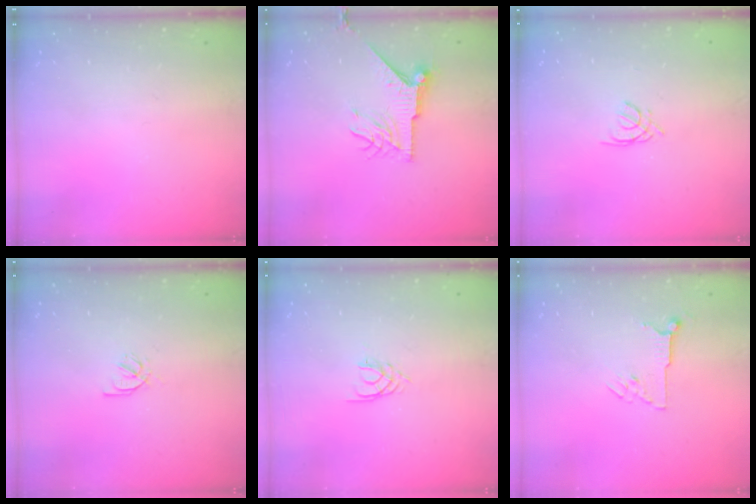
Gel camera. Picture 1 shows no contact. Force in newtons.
{"total": 8.8, "press": 8.8, "slide": 0.1}
{"total": 1.4, "press": 1.3, "slide": 0.3}
{"total": 2.2, "press": 2.2, "slide": 0.0}
{"total": 1.9, "press": 1.9, "slide": 0.2}
{"total": 6.3, "press": 6.3, "slide": 0.5}